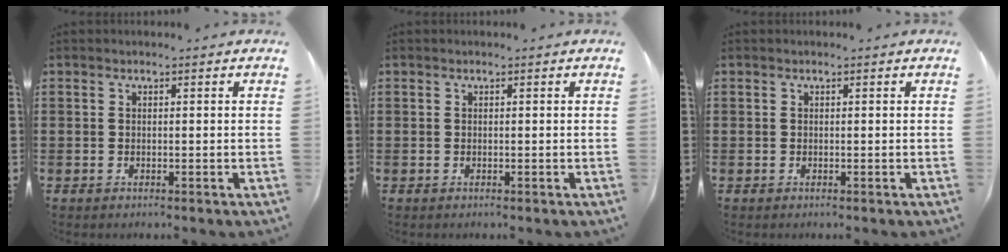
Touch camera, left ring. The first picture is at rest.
{"total": 0.0}
{"total": 0.0}